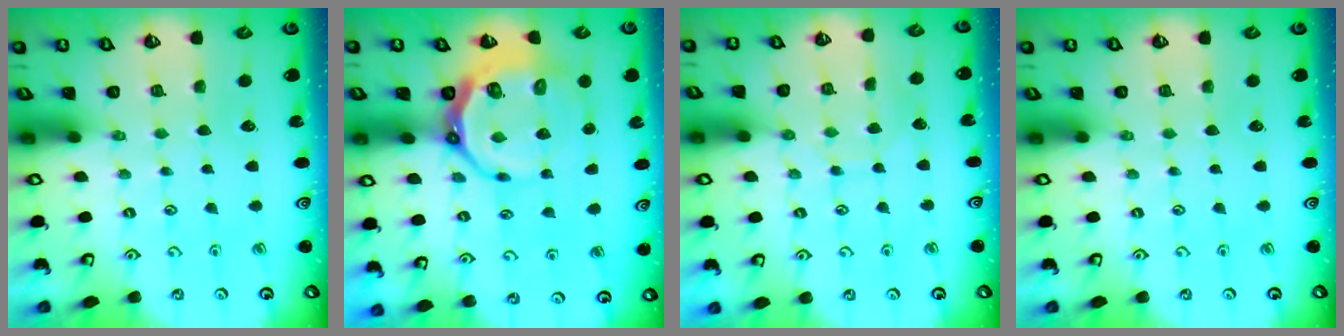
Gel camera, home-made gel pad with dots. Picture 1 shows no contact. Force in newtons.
{"total": 11.4, "press": 10.8, "slide": 3.7}
{"total": 4.2, "press": 4.2, "slide": 0.3}
{"total": 0.0}